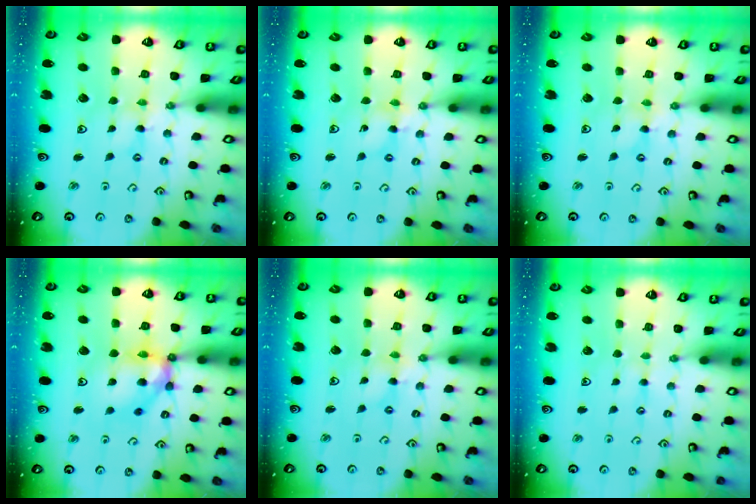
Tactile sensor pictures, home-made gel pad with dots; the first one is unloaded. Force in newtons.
{"total": 2.0, "press": 2.0, "slide": 0.2}
{"total": 0.0}
{"total": 13.6, "press": 13.5, "slide": 2.1}
{"total": 1.3, "press": 1.3, "slide": 0.2}
{"total": 2.0, "press": 2.0, "slide": 0.3}